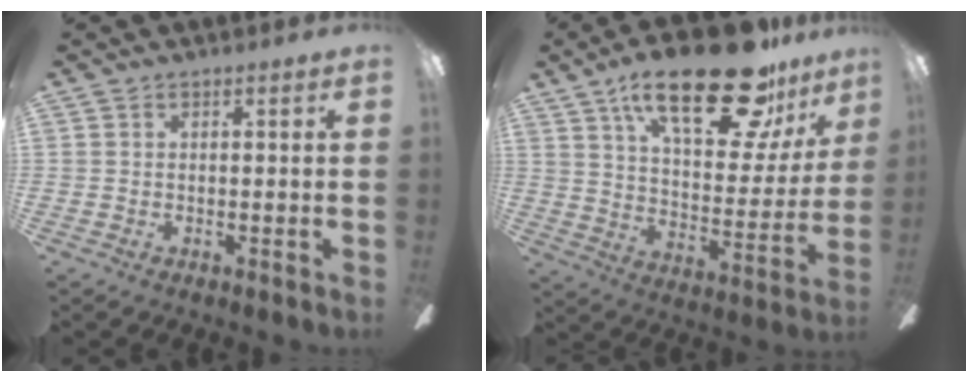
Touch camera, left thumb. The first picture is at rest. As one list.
[{"total": 27.3, "force": [17.8, 9.8, 18.2], "torque": [-0.273, -0.100, 0.287]}]